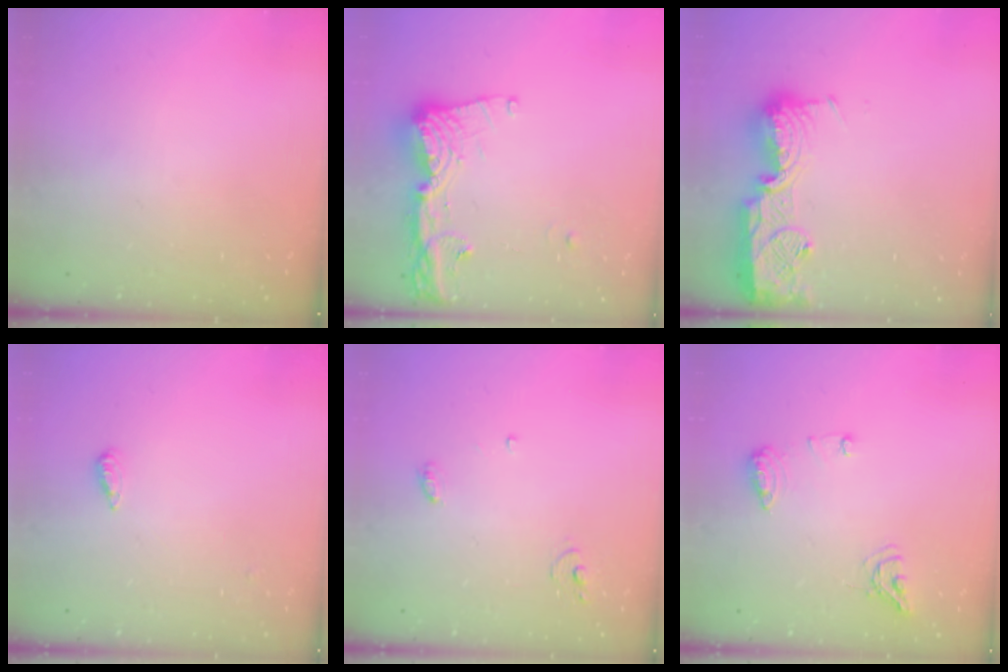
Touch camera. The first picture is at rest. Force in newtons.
{"total": 14.5, "press": 14.4, "slide": 1.7}
{"total": 15.2, "press": 15.1, "slide": 1.2}
{"total": 2.2, "press": 2.2, "slide": 0.5}
{"total": 4.2, "press": 4.2, "slide": 0.2}
{"total": 8.8, "press": 8.8, "slide": 0.5}